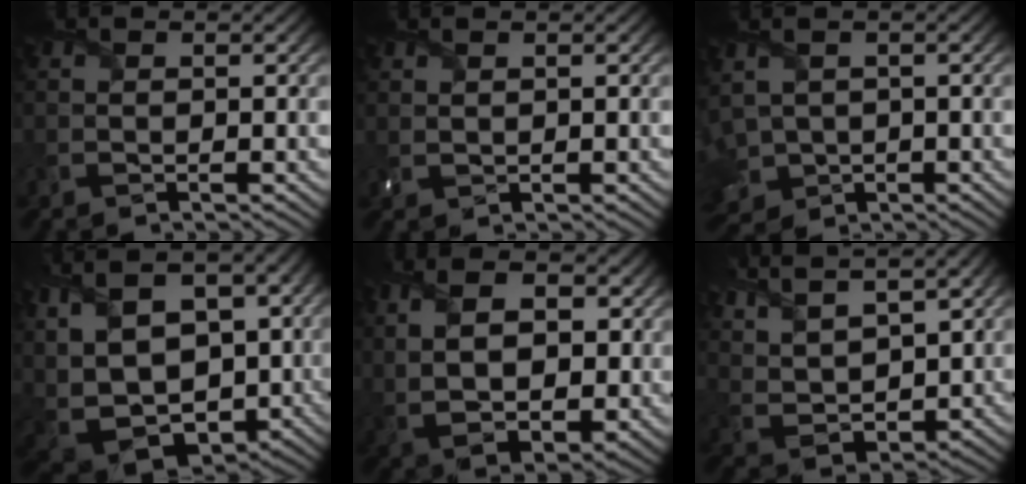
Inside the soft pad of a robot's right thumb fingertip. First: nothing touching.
{"total": 0.9, "force": [0.6, 0.4, 0.4], "torque": [-0.013, 0.001, 0.018]}
{"total": 5.4, "force": [0.3, 4.2, 3.4], "torque": [-0.133, -0.012, 0.006]}
{"total": 17.2, "force": [1.9, 11.1, 13.1], "torque": [-0.269, 0.017, 0.058]}
{"total": 13.6, "force": [2.6, 8.3, 10.4], "torque": [-0.206, -0.013, 0.056]}
{"total": 14.3, "force": [8.9, 6.0, 9.5], "torque": [-0.233, 0.013, 0.144]}